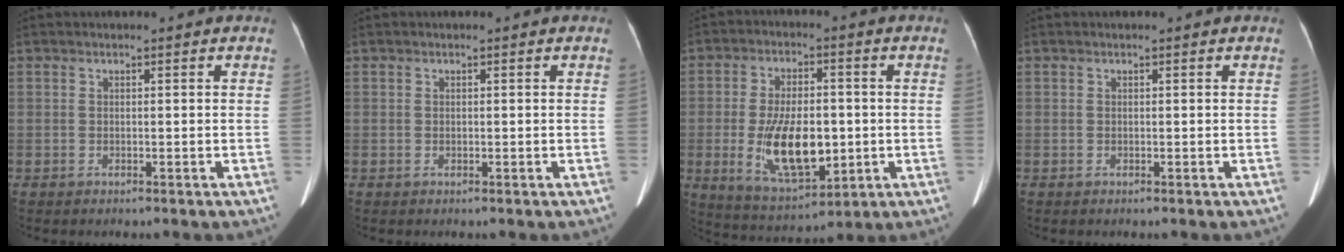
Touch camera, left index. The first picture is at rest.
{"total": 0.0}
{"total": 12.7, "force": [-1.7, 5.7, 11.2], "torque": [-0.215, -0.009, -0.016]}
{"total": 0.0}